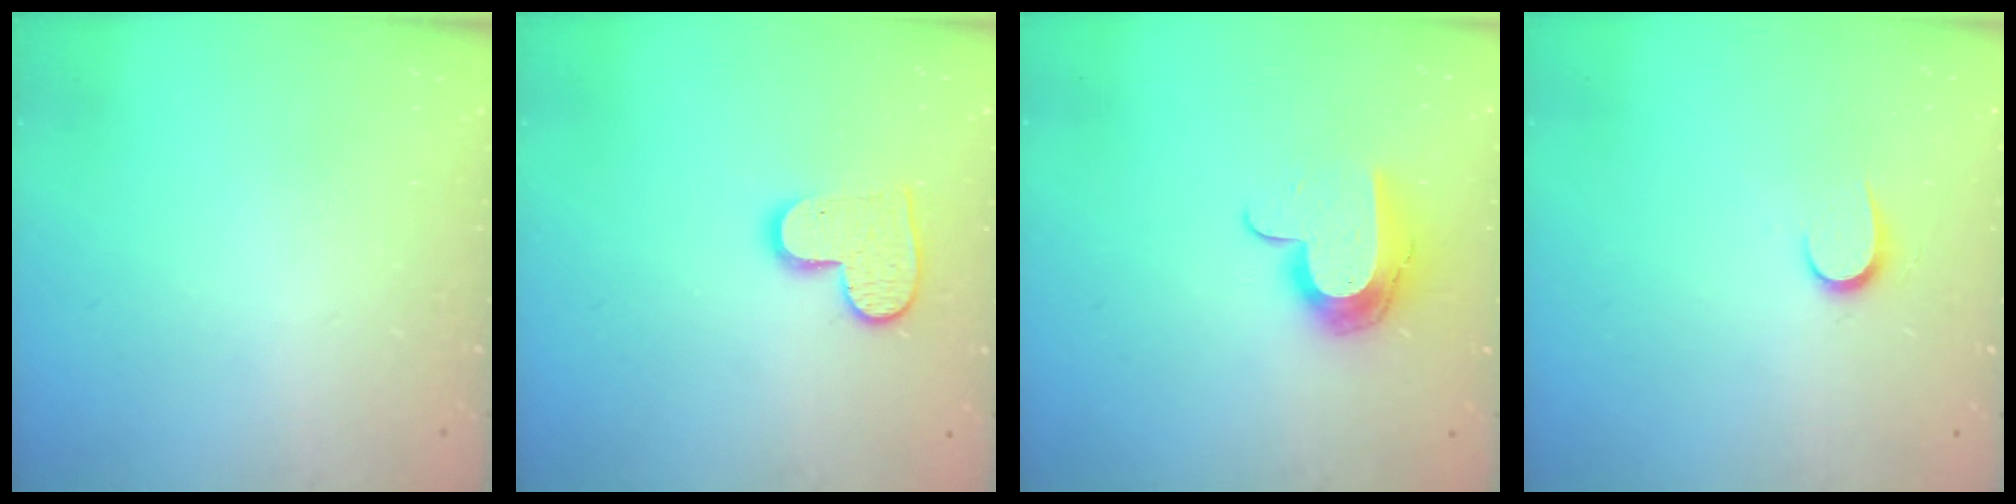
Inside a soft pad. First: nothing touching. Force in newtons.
{"total": 10.1, "press": 10.0, "slide": 0.6}
{"total": 12.1, "press": 12.1, "slide": 0.6}
{"total": 5.6, "press": 5.5, "slide": 0.6}